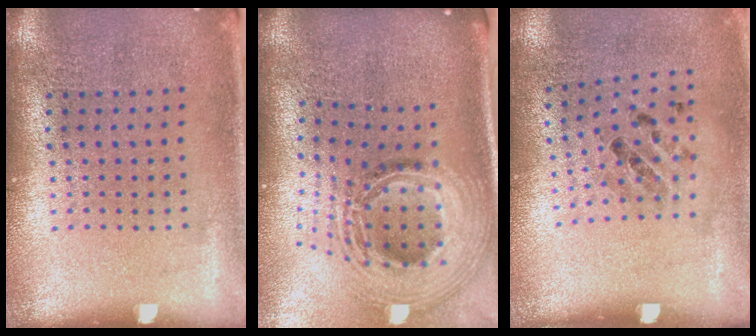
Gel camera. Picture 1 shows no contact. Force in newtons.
{"total": 3.0, "press": 2.1, "slide": 2.1}
{"total": 1.1, "press": 0.7, "slide": 0.8}